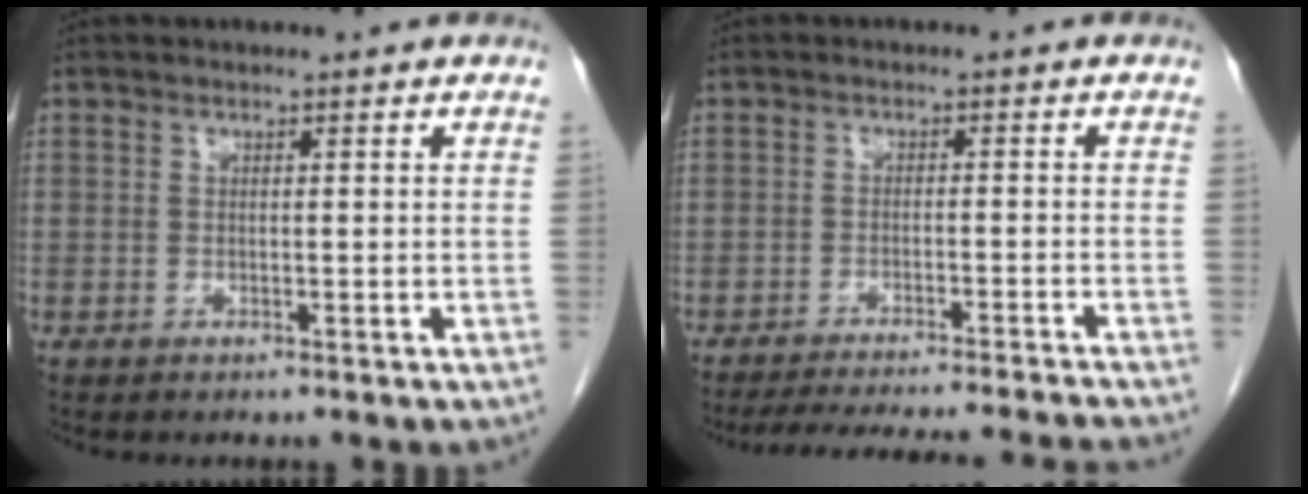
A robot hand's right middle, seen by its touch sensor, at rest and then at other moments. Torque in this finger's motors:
{"motor_torque": [1.07, -1.07, 0.02, 0.06]}